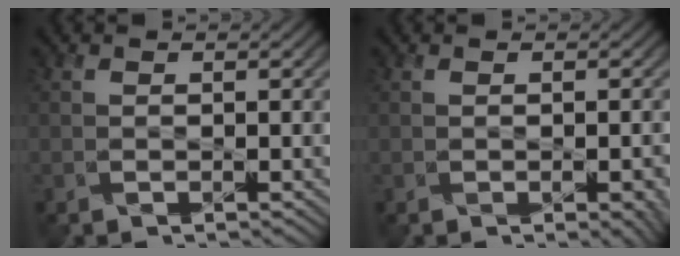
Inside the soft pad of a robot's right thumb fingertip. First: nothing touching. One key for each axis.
{"total": 3.0, "fx": -1.0, "fy": 1.2, "fz": 2.6, "tx": -0.024, "ty": -0.005, "tz": 0.000}